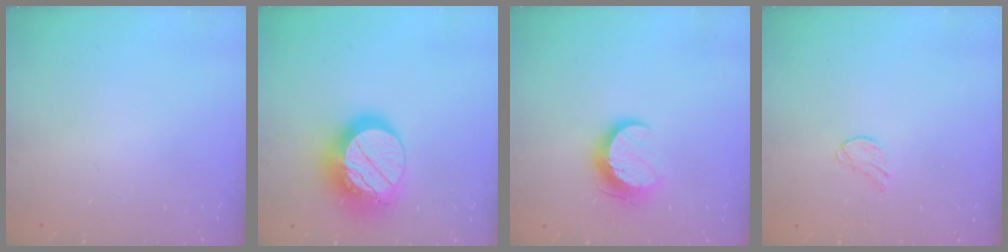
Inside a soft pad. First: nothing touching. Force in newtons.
{"total": 18.4, "press": 18.3, "slide": 1.5}
{"total": 10.3, "press": 10.3, "slide": 0.2}
{"total": 6.0, "press": 6.0, "slide": 0.6}